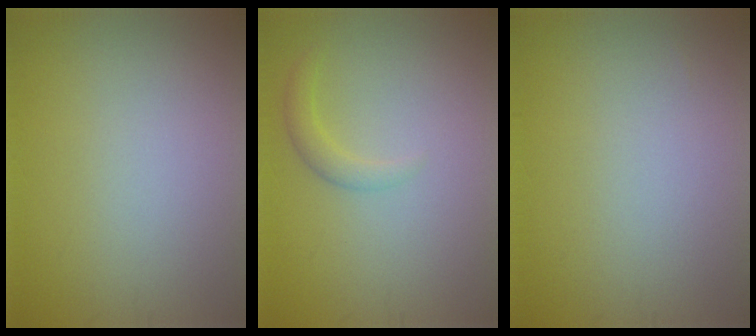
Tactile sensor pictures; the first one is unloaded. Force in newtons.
{"total": 1.5, "press": 1.5, "slide": 0.0}
{"total": 0.0}